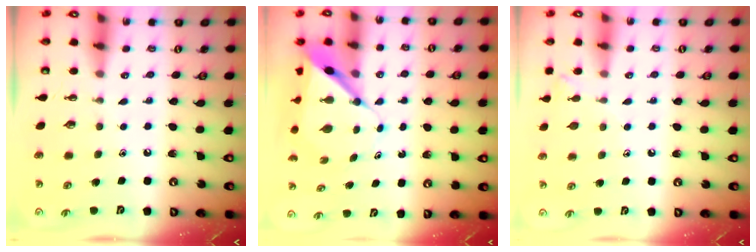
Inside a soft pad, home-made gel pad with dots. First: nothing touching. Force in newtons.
{"total": 8.1, "press": 8.1, "slide": 0.7}
{"total": 5.5, "press": 5.4, "slide": 0.5}